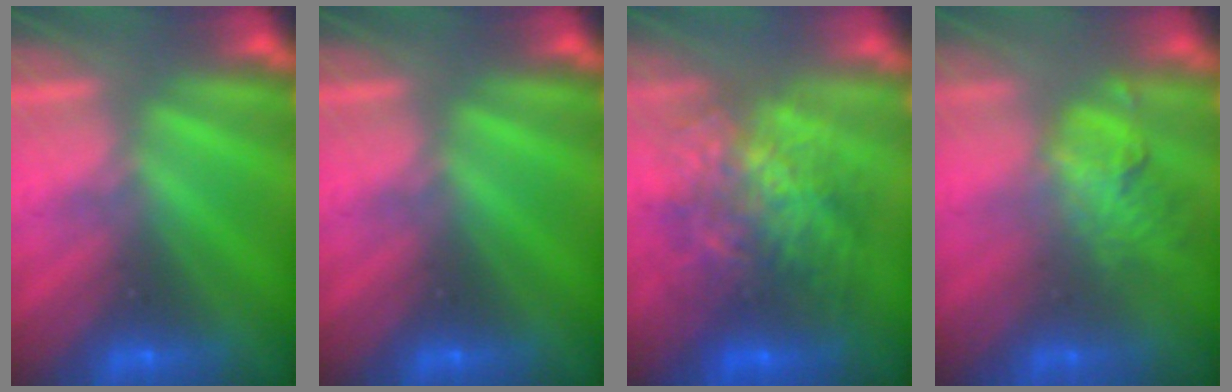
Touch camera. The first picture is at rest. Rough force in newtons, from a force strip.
{"total": 0.0}
{"total": 7.1}
{"total": 1.8}